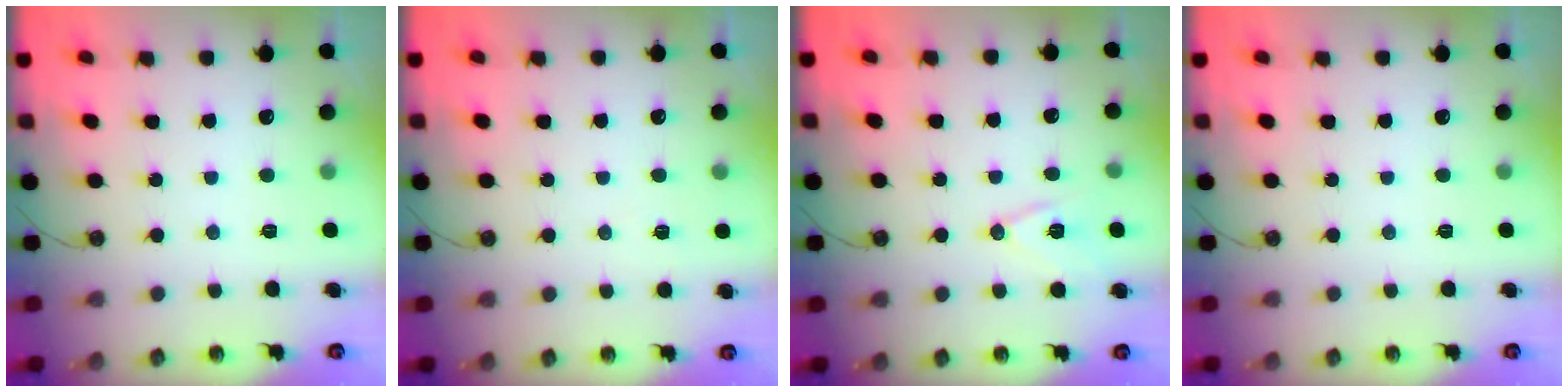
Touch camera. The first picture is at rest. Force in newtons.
{"total": 3.5, "press": 3.0, "slide": 1.8}
{"total": 9.2, "press": 8.5, "slide": 3.6}
{"total": 1.5, "press": 0.2, "slide": 1.5}